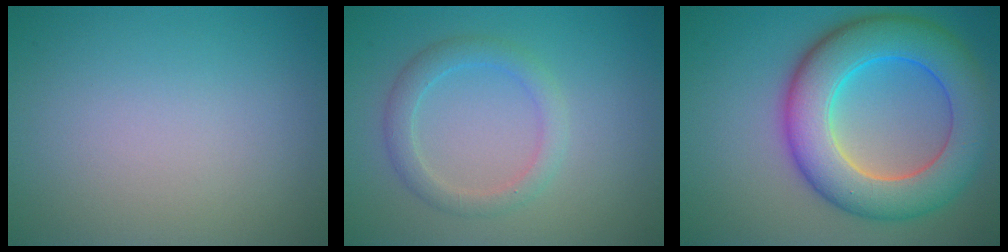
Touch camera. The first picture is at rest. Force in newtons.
{"total": 2.5, "press": 2.5, "slide": 0.0}
{"total": 9.9, "press": 9.9, "slide": 0.3}